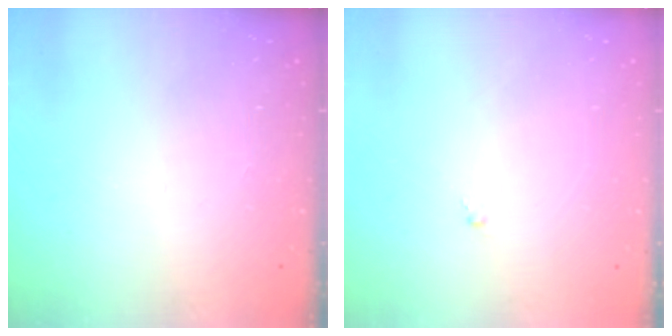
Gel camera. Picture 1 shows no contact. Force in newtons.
{"total": 0.0}